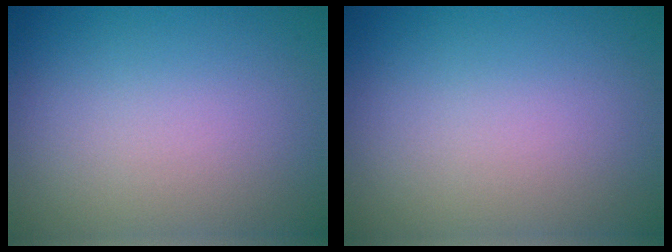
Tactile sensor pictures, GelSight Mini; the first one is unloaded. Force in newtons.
{"total": 0.0}